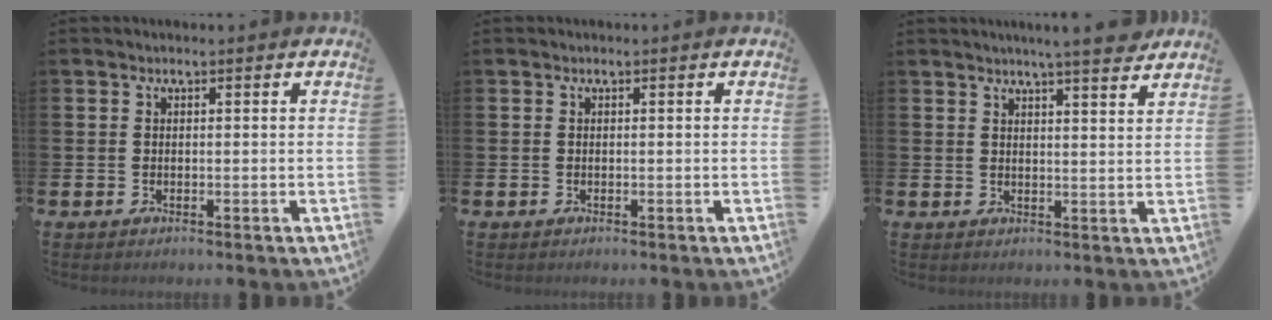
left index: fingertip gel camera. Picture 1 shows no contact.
{"total": 0.0}
{"total": 5.4, "force": [5.0, -0.5, 1.9], "torque": [-0.041, -0.022, 0.086]}